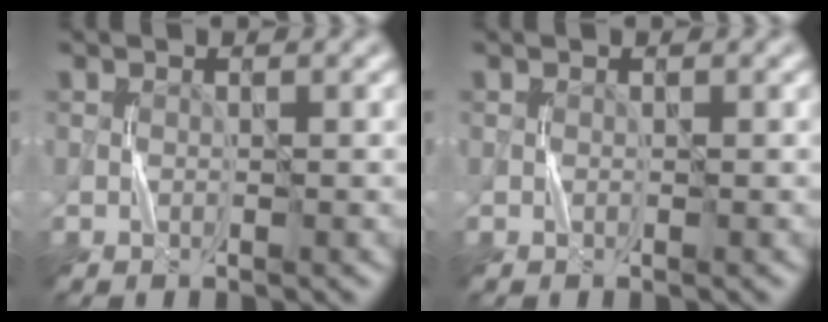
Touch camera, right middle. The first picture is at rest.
{"total": 0.0}